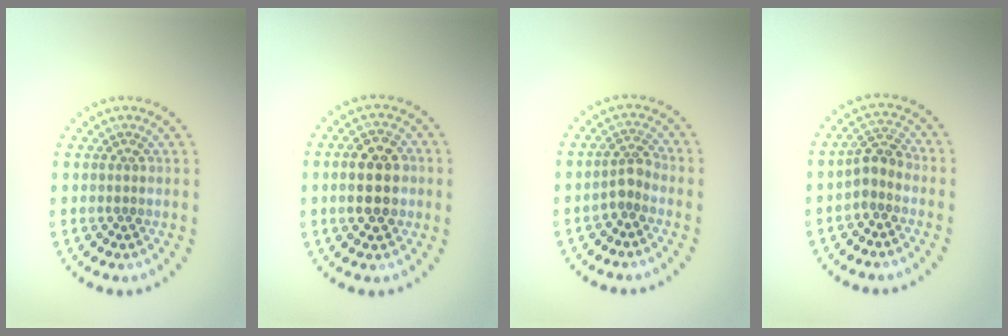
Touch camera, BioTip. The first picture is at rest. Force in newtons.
{"total": 4.1, "press": 4.0, "slide": 0.4}
{"total": 1.8, "press": 1.4, "slide": 1.0}
{"total": 2.4, "press": 2.0, "slide": 1.3}